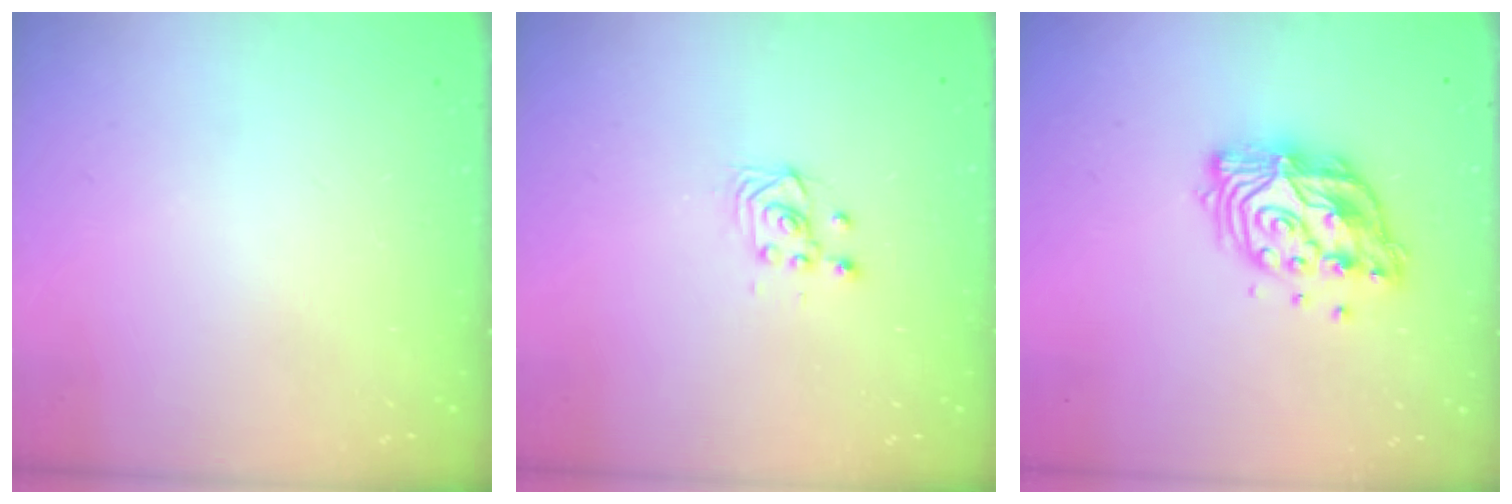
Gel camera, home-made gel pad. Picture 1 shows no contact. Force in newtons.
{"total": 3.2, "press": 3.1, "slide": 0.7}
{"total": 12.7, "press": 12.6, "slide": 1.0}